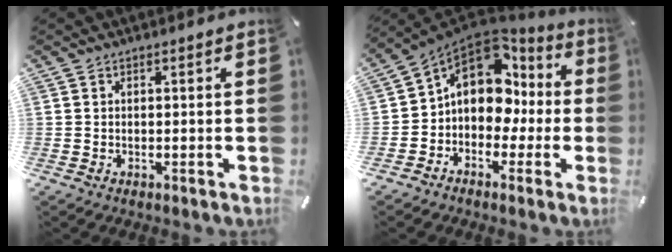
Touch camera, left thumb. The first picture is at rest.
{"total": 12.9, "force": [2.9, 10.0, 7.5], "torque": [-0.138, -0.020, 0.050]}